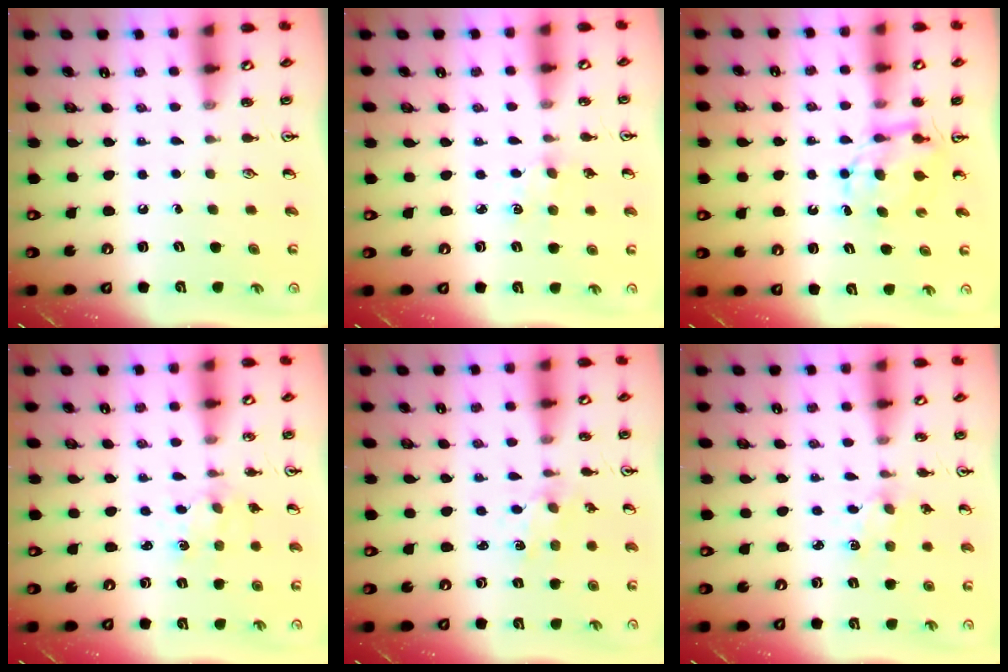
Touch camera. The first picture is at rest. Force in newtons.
{"total": 3.7, "press": 3.6, "slide": 0.5}
{"total": 6.8, "press": 6.8, "slide": 0.3}
{"total": 3.0, "press": 3.0, "slide": 0.3}
{"total": 1.2, "press": 1.2, "slide": 0.3}
{"total": 1.9, "press": 1.9, "slide": 0.3}